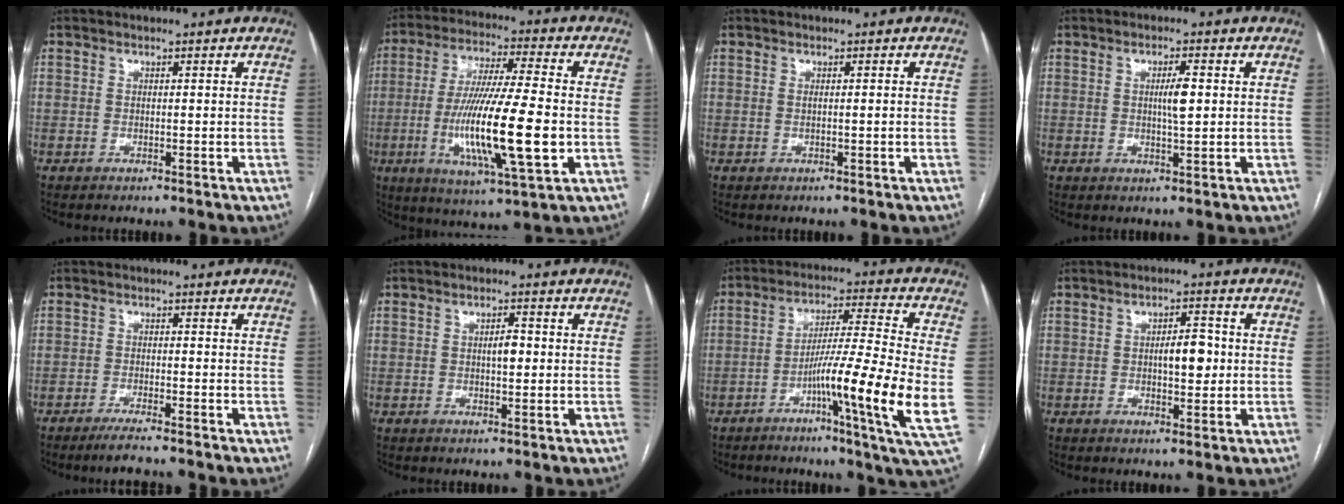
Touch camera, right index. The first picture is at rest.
{"total": 18.1, "force": [-3.4, 1.7, 17.7], "torque": [-0.337, -0.018, -0.057]}
{"total": 0.7, "force": [0.0, 0.0, 0.7], "torque": [-0.014, -0.001, 0.003]}
{"total": 3.4, "force": [0.5, 0.4, 3.4], "torque": [-0.059, -0.001, 0.009]}
{"total": 3.7, "force": [-3.2, -0.2, 1.9], "torque": [-0.034, -0.008, -0.057]}
{"total": 2.4, "force": [0.3, 0.9, 2.2], "torque": [-0.036, 0.001, 0.005]}
{"total": 15.9, "force": [-3.8, -1.3, 15.4], "torque": [-0.253, -0.013, -0.072]}
{"total": 4.9, "force": [0.1, 1.9, 4.5], "torque": [-0.069, 0.006, 0.004]}